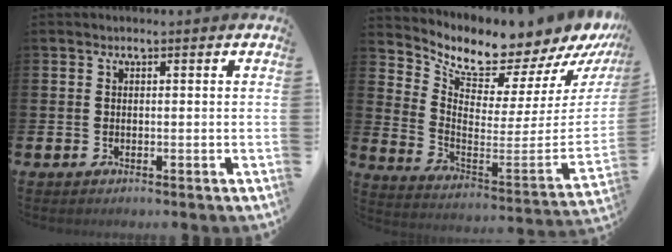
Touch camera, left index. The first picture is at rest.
{"total": 7.6, "force": [7.3, 1.8, 1.3], "torque": [-0.050, -0.091, 0.114]}